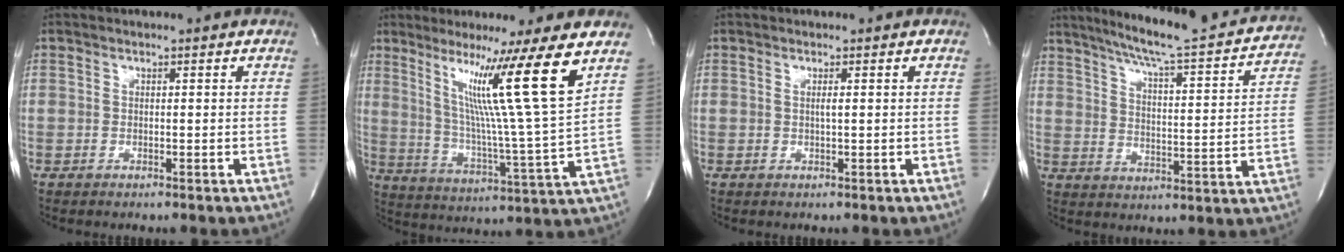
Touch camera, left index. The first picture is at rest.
{"total": 15.3, "force": [8.1, -3.5, 12.5], "torque": [-0.198, -0.031, 0.129]}
{"total": 0.6, "force": [-0.1, -0.1, 0.5], "torque": [-0.016, -0.004, -0.002]}
{"total": 21.7, "force": [19.4, 1.6, 9.7], "torque": [-0.148, -0.029, 0.251]}